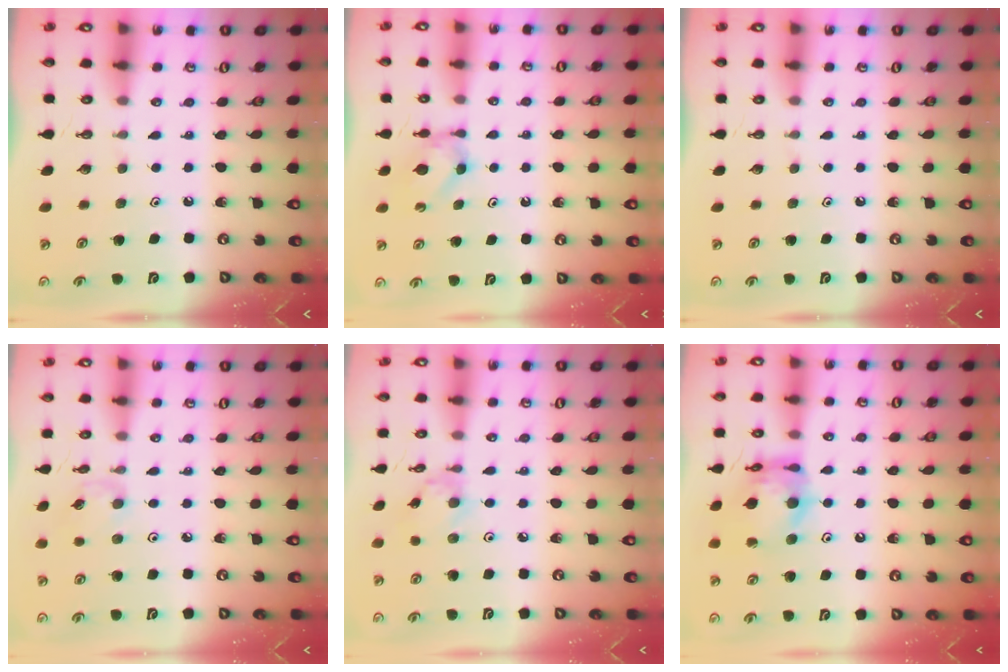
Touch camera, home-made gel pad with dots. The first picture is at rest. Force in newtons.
{"total": 3.2, "press": 3.2, "slide": 0.6}
{"total": 0.0}
{"total": 2.7, "press": 2.7, "slide": 0.1}
{"total": 2.4, "press": 2.4, "slide": 0.2}
{"total": 12.1, "press": 12.1, "slide": 1.3}